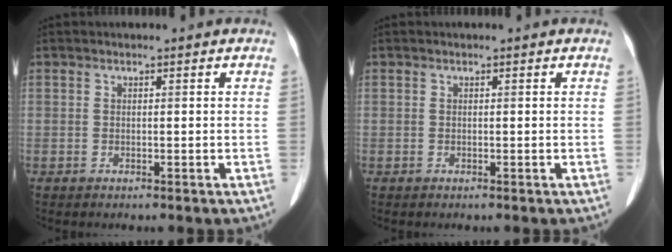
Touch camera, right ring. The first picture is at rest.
{"total": 0.0}